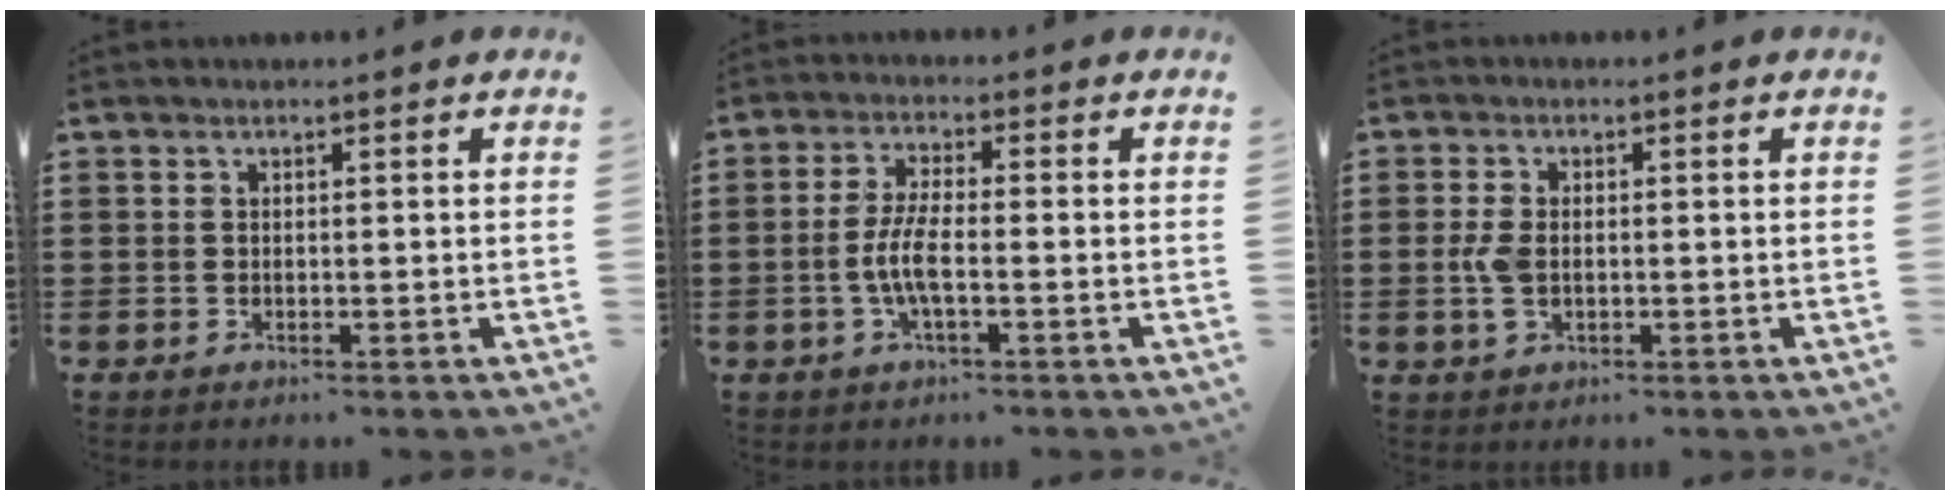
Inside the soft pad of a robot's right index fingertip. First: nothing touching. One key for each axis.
{"total": 5.2, "fx": -1.4, "fy": 1.4, "fz": 4.8, "tx": -0.111, "ty": -0.005, "tz": -0.034}
{"total": 3.6, "fx": -0.2, "fy": 2.1, "fz": 3.0, "tx": -0.073, "ty": 0.001, "tz": -0.009}